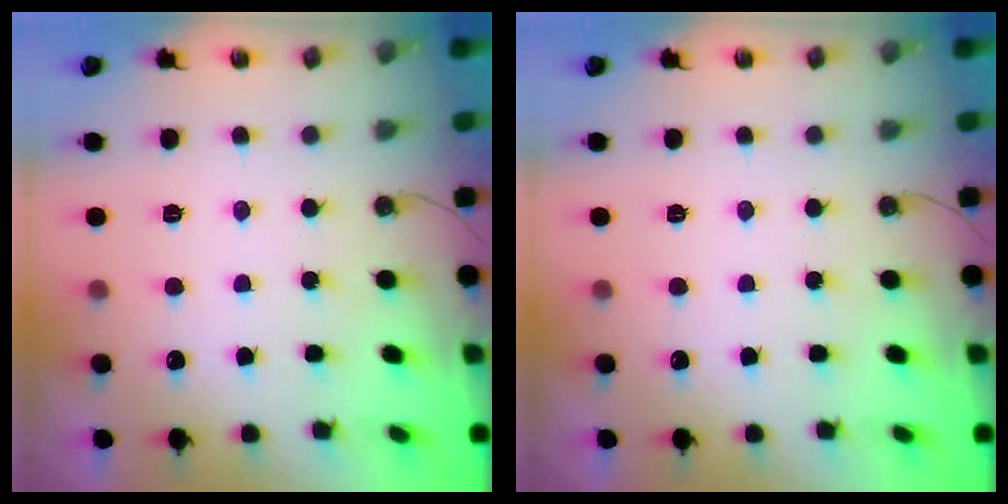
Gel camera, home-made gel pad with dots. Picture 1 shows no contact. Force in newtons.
{"total": 0.0}